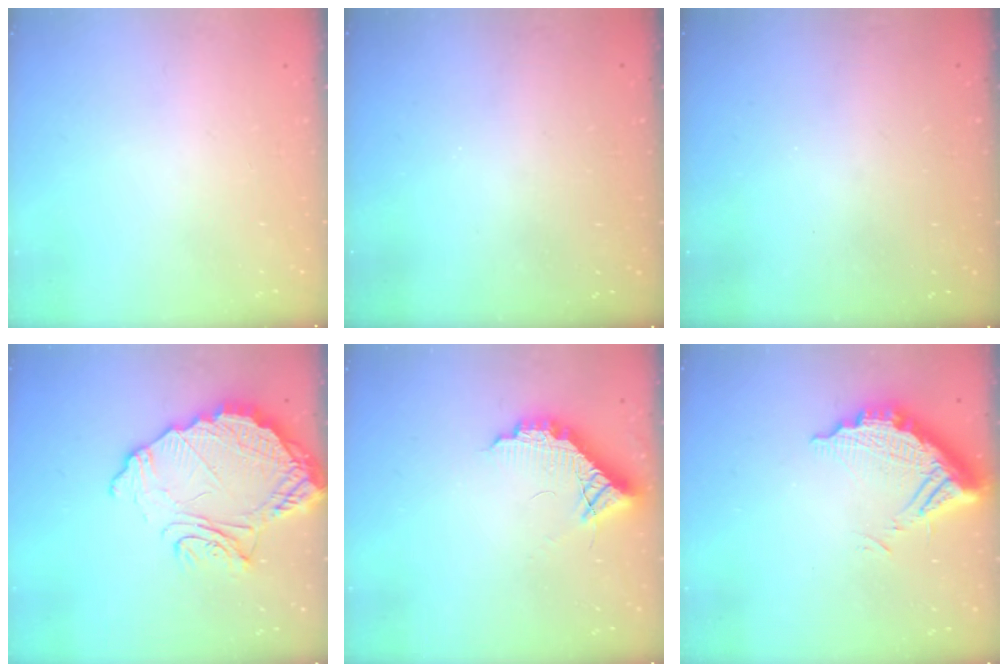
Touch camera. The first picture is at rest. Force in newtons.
{"total": 3.2, "press": 3.2, "slide": 0.1}
{"total": 3.1, "press": 3.1, "slide": 0.1}
{"total": 15.7, "press": 15.6, "slide": 1.4}
{"total": 10.2, "press": 10.2, "slide": 0.8}
{"total": 13.1, "press": 13.1, "slide": 1.2}